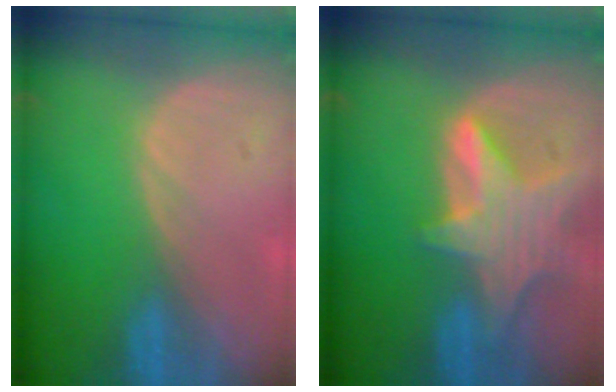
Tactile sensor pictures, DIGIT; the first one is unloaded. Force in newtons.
{"total": 8.2, "press": 7.3, "slide": 3.8}